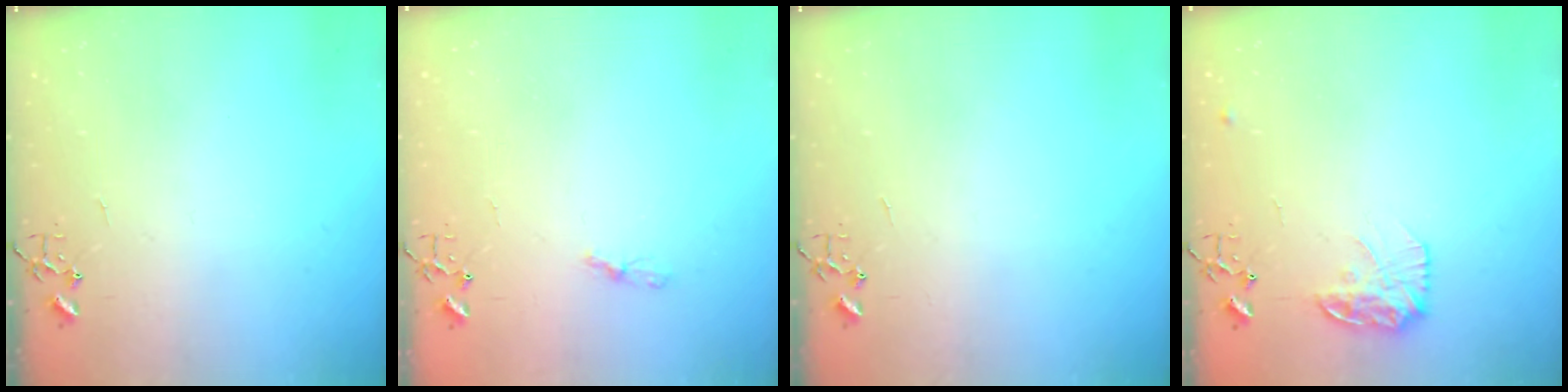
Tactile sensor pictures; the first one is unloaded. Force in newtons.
{"total": 4.4, "press": 4.4, "slide": 0.6}
{"total": 0.0}
{"total": 12.3, "press": 12.3, "slide": 0.5}